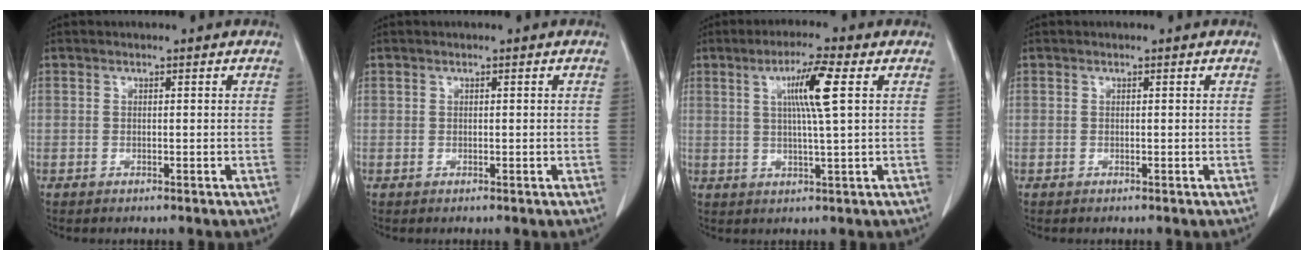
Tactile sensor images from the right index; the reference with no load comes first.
{"total": 0.0}
{"total": 7.0, "force": [2.1, -0.7, 6.7], "torque": [-0.121, 0.001, 0.036]}
{"total": 0.0}